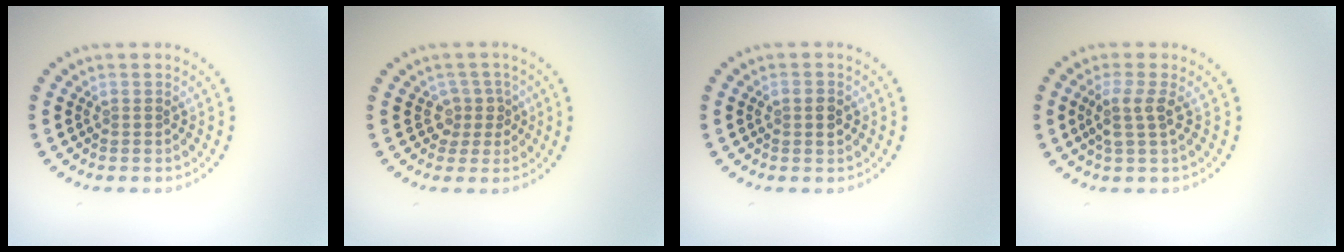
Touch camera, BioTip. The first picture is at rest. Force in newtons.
{"total": 2.1, "press": 1.5, "slide": 1.5}
{"total": 1.9, "press": 1.9, "slide": 0.2}
{"total": 2.4, "press": 1.9, "slide": 1.4}